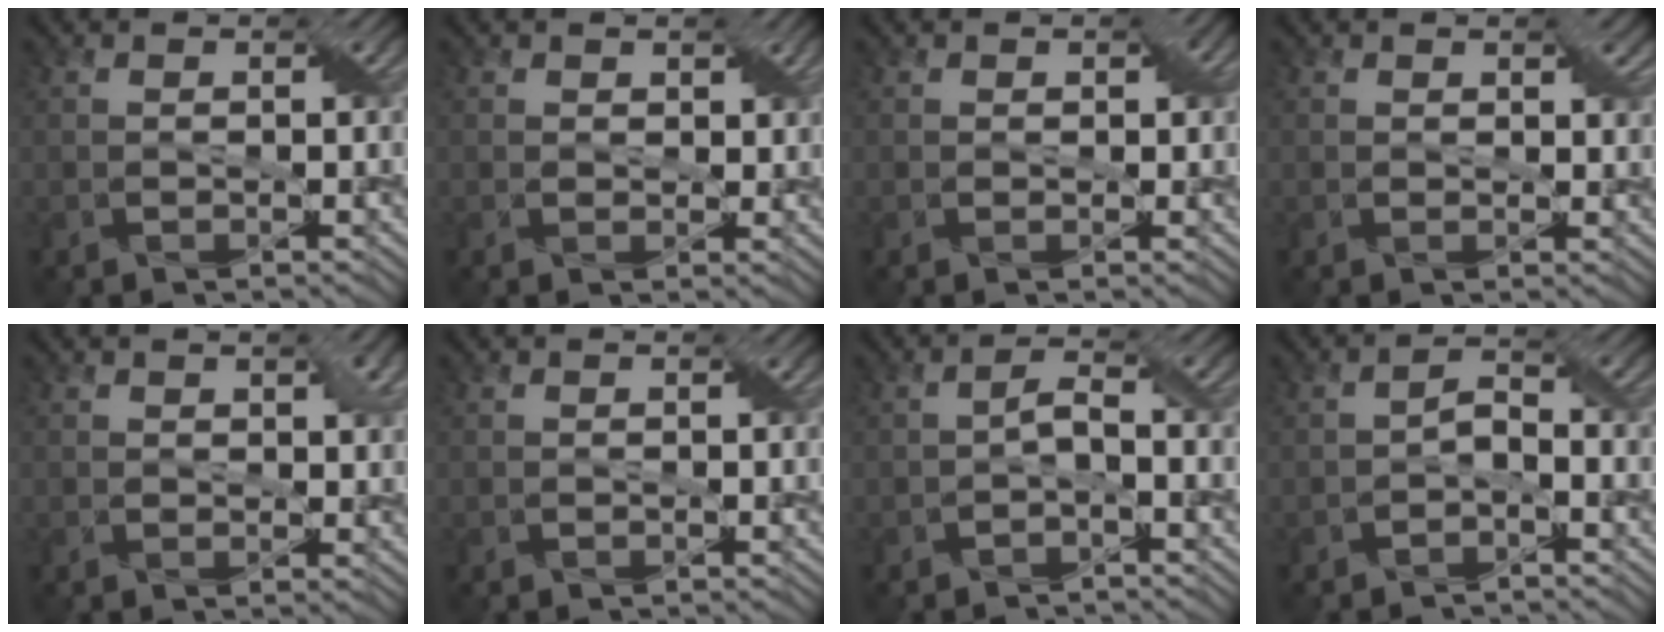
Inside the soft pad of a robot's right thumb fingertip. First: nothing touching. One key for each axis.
{"total": 1.6, "fx": 0.9, "fy": 1.2, "fz": 0.5, "tx": -0.008, "ty": 0.005, "tz": 0.007}
{"total": 1.9, "fx": 0.3, "fy": 1.5, "fz": 1.0, "tx": -0.001, "ty": 0.006, "tz": 0.000}
{"total": 1.4, "fx": 0.9, "fy": 0.9, "fz": 0.7, "tx": -0.011, "ty": -0.001, "tz": 0.008}
{"total": 1.9, "fx": 1.0, "fy": 1.2, "fz": 1.0, "tx": -0.018, "ty": -0.003, "tz": 0.011}
{"total": 0.0}
{"total": 1.8, "fx": -1.1, "fy": 0.3, "fz": 1.3, "tx": -0.026, "ty": 0.012, "tz": -0.023}
{"total": 2.0, "fx": -1.5, "fy": 0.6, "fz": 1.2, "tx": -0.022, "ty": 0.012, "tz": -0.031}